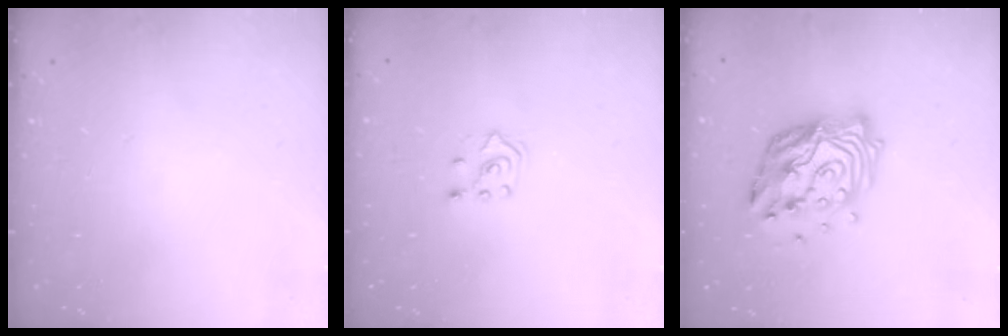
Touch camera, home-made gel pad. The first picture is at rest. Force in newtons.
{"total": 4.0, "press": 3.9, "slide": 1.0}
{"total": 16.5, "press": 16.4, "slide": 1.7}